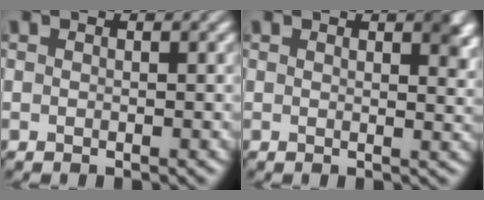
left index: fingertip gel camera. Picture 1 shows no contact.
{"total": 2.6, "force": [1.5, 0.8, 1.9], "torque": [-0.018, -0.002, 0.023]}